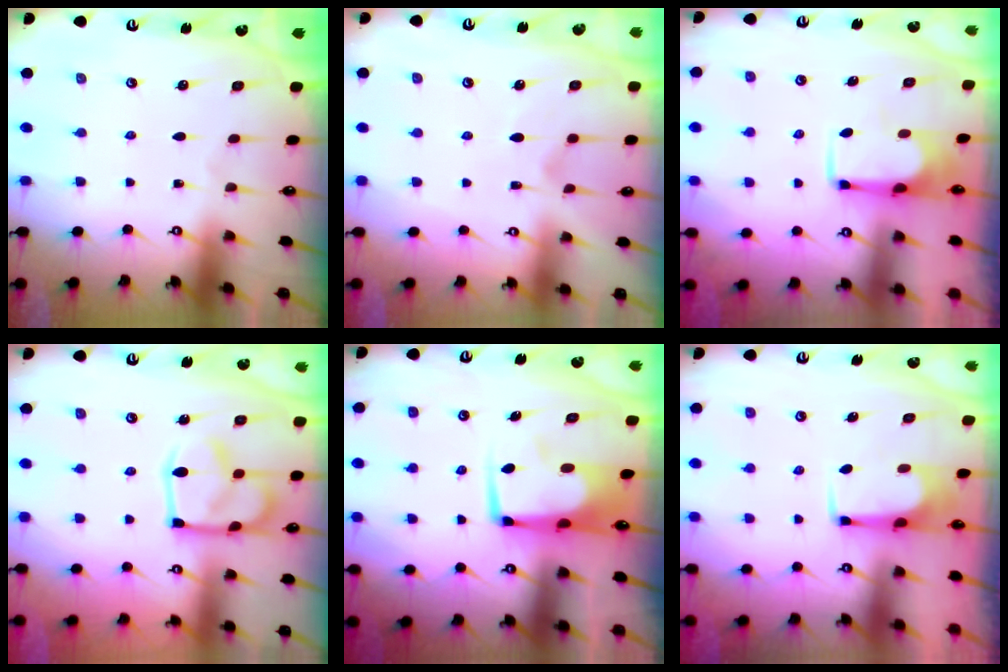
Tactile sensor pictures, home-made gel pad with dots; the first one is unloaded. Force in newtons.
{"total": 1.8, "press": 1.2, "slide": 1.3}
{"total": 3.7, "press": 3.7, "slide": 0.2}
{"total": 8.4, "press": 8.4, "slide": 0.7}
{"total": 7.6, "press": 7.4, "slide": 1.6}
{"total": 3.6, "press": 3.6, "slide": 0.2}